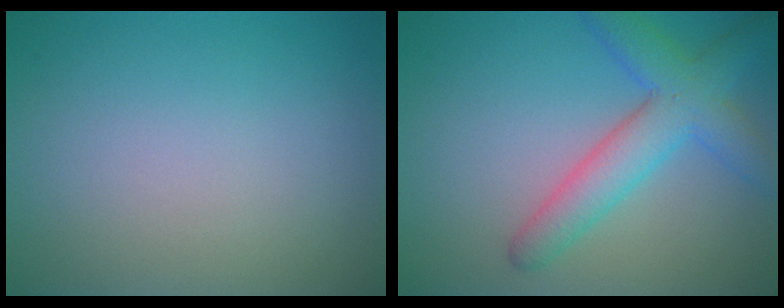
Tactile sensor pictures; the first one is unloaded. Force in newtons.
{"total": 5.3, "press": 5.3, "slide": 0.1}